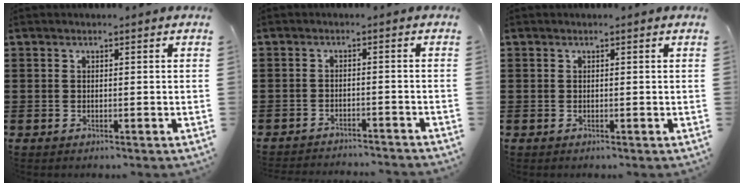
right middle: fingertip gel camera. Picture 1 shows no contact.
{"total": 2.4, "force": [-2.3, 0.0, 0.1], "torque": [-0.006, 0.003, -0.050]}
{"total": 0.0}